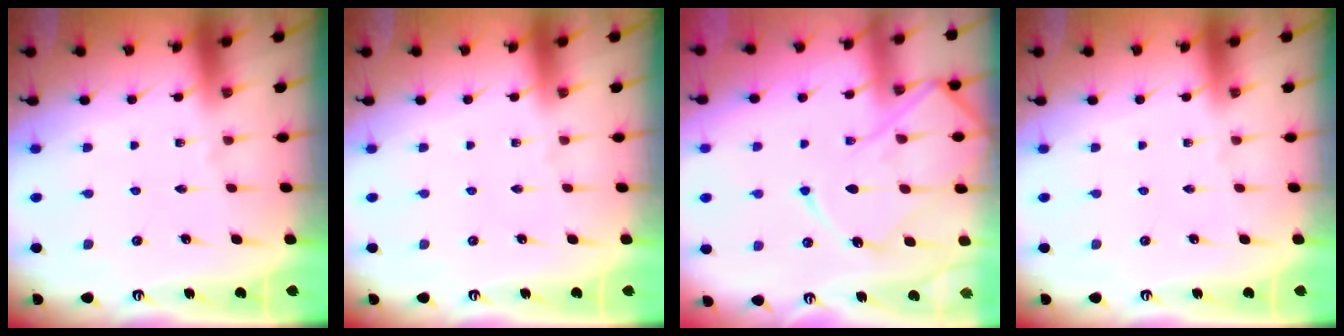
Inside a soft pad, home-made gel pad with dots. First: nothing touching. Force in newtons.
{"total": 0.0}
{"total": 13.8, "press": 13.7, "slide": 1.3}
{"total": 0.0}